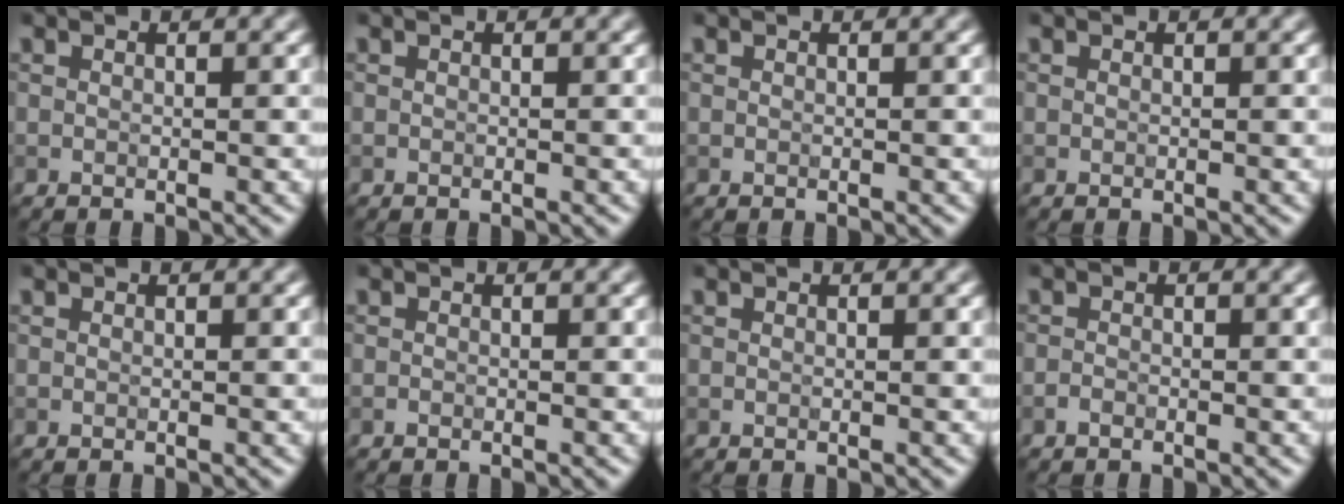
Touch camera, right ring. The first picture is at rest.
{"total": 0.0}
{"total": 0.0}
{"total": 0.0}
{"total": 0.0}
{"total": 0.0}
{"total": 0.0}
{"total": 0.6, "force": [-0.5, 0.3, 0.3], "torque": [-0.004, -0.001, -0.011]}